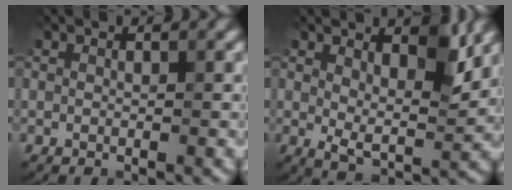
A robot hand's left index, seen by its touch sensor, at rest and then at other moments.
{"total": 5.1, "force": [2.2, 2.4, 3.9], "torque": [-0.057, -0.009, 0.033]}